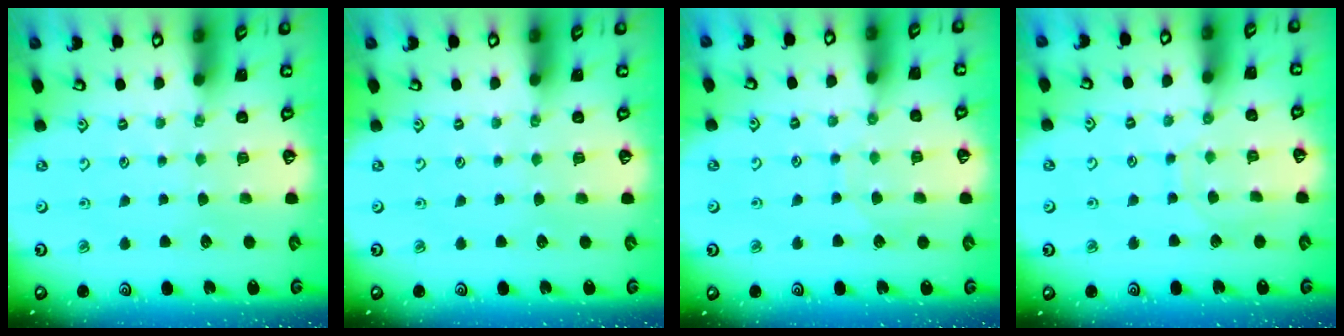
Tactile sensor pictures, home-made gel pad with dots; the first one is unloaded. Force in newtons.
{"total": 0.0}
{"total": 6.6, "press": 6.6, "slide": 0.4}
{"total": 6.0, "press": 6.0, "slide": 0.5}